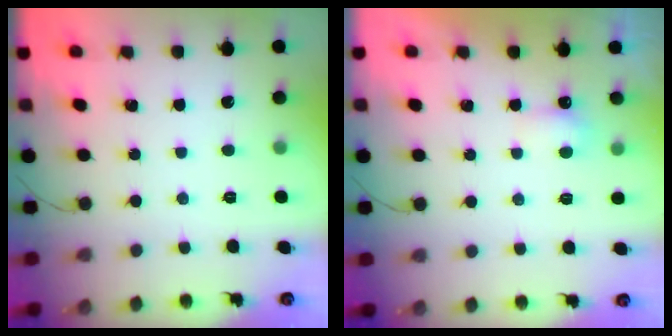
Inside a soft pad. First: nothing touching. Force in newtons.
{"total": 3.6, "press": 3.5, "slide": 1.1}